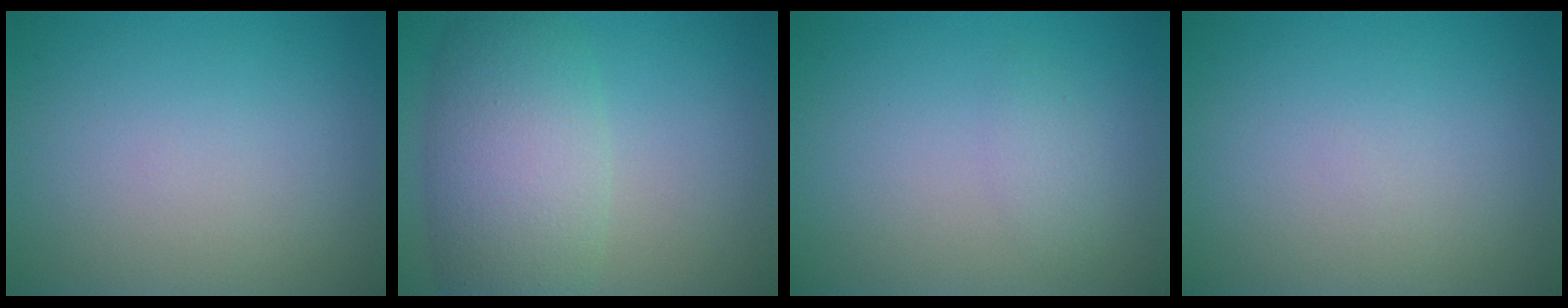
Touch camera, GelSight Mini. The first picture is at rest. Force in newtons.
{"total": 7.4, "press": 7.4, "slide": 0.4}
{"total": 1.2, "press": 1.2, "slide": 0.1}
{"total": 0.0}